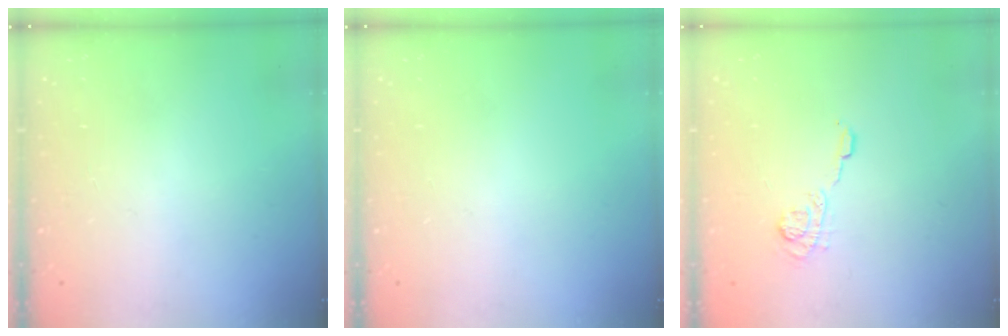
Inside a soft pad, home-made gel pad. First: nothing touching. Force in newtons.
{"total": 0.0}
{"total": 5.9, "press": 5.8, "slide": 1.0}